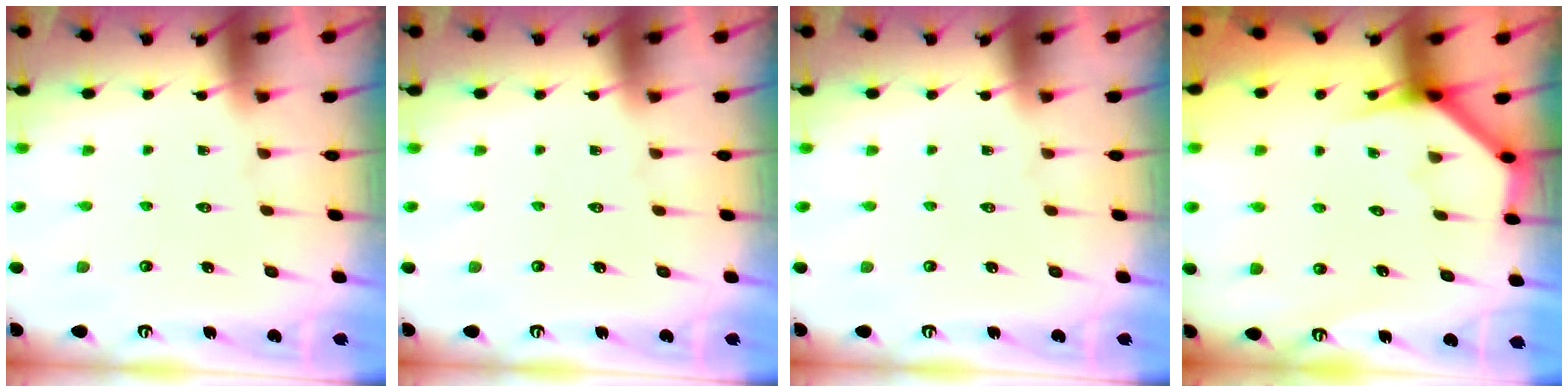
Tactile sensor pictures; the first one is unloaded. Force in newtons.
{"total": 0.0}
{"total": 0.0}
{"total": 3.8, "press": 3.8, "slide": 0.2}